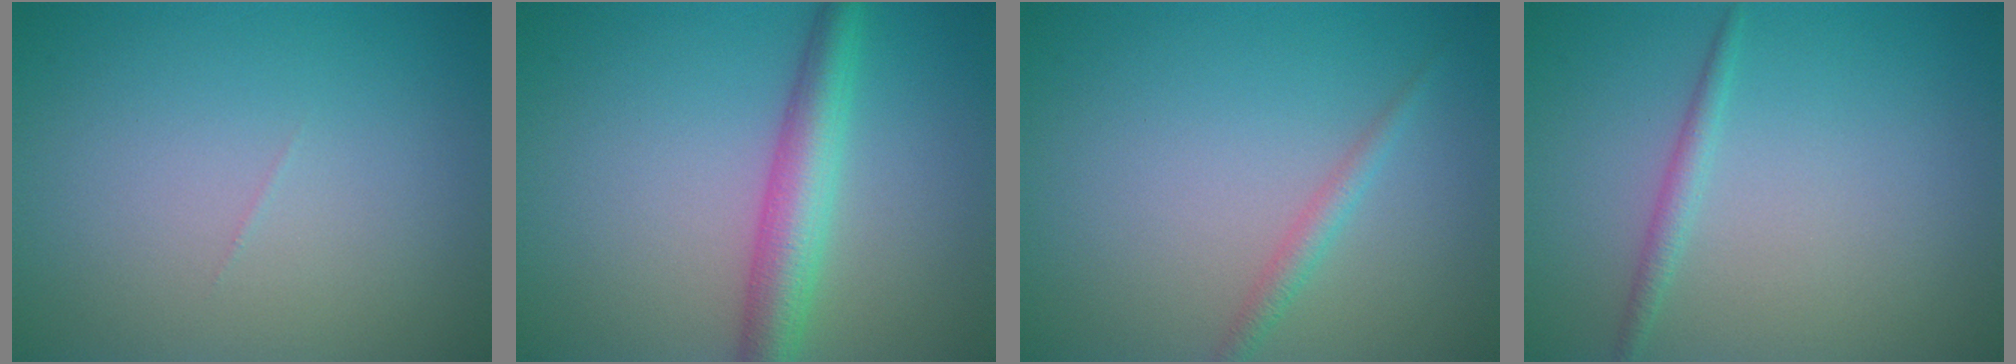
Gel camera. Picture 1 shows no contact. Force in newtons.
{"total": 4.5, "press": 4.5, "slide": 0.1}
{"total": 1.4, "press": 1.4, "slide": 0.0}
{"total": 1.3, "press": 1.3, "slide": 0.0}